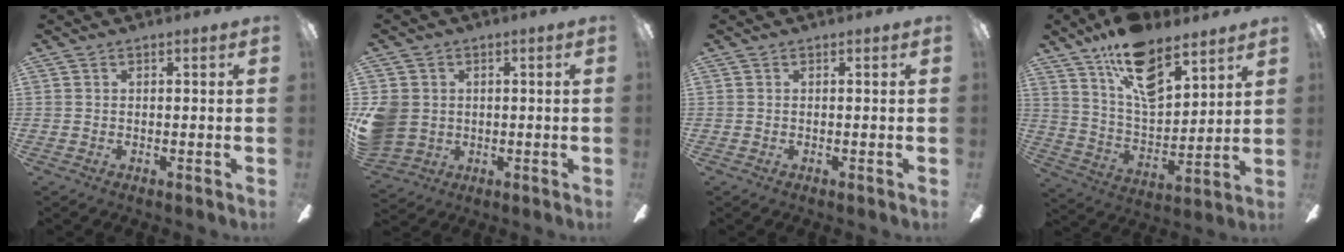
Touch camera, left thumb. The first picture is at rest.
{"total": 7.2, "force": [0.5, 6.7, 2.6], "torque": [-0.078, 0.009, 0.014]}
{"total": 0.0}
{"total": 16.6, "force": [11.5, 7.4, 9.3], "torque": [-0.163, -0.057, 0.205]}